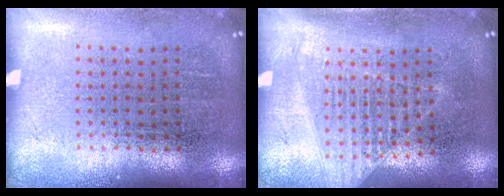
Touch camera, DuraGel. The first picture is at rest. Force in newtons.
{"total": 1.3, "press": 1.2, "slide": 0.5}